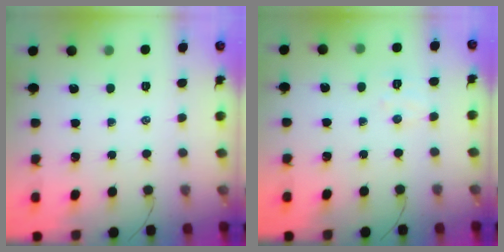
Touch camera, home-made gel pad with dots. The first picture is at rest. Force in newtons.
{"total": 4.2, "press": 4.1, "slide": 0.9}